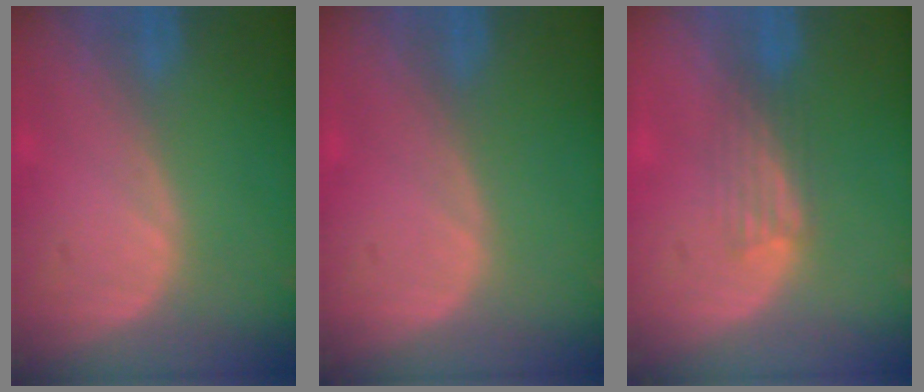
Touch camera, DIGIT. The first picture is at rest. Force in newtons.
{"total": 0.0}
{"total": 3.0, "press": 2.8, "slide": 1.1}